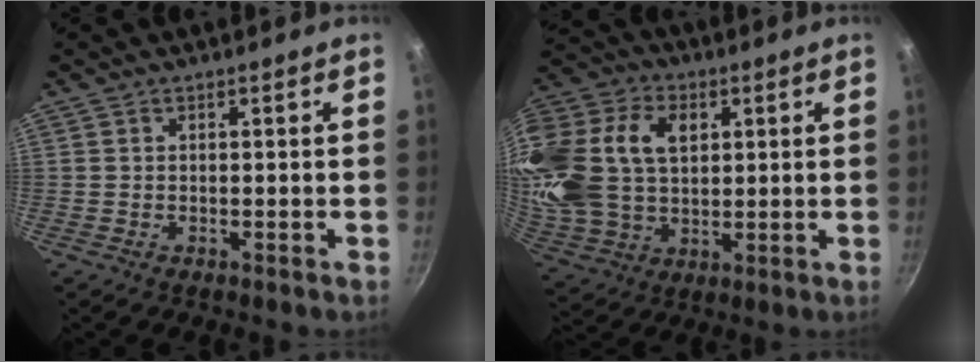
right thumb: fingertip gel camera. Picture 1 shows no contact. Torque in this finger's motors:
{"motor_torque": [2.23, 2.77, 1.32, -0.20, 0.31]}